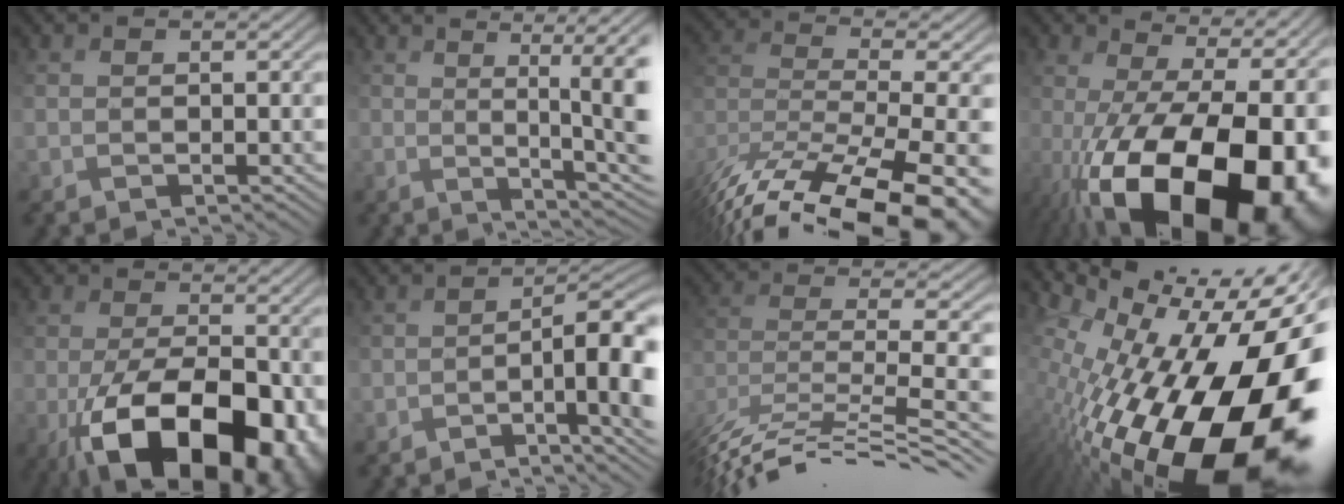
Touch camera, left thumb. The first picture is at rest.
{"total": 9.1, "force": [0.9, 2.2, 8.8], "torque": [-0.123, 0.013, 0.031]}
{"total": 16.1, "force": [-11.8, 6.1, 9.0], "torque": [-0.195, -0.019, -0.151]}
{"total": 20.9, "force": [-6.0, 10.7, 16.9], "torque": [-0.257, -0.032, -0.063]}
{"total": 15.2, "force": [-5.8, 7.8, 11.7], "torque": [-0.206, -0.029, -0.071]}
{"total": 10.4, "force": [-4.2, 3.0, 9.0], "torque": [-0.124, 0.008, -0.045]}
{"total": 11.3, "force": [-7.4, 3.7, 7.7], "torque": [-0.162, 0.039, -0.105]}
{"total": 20.4, "force": [-4.8, 9.1, 17.6], "torque": [-0.269, -0.043, -0.054]}